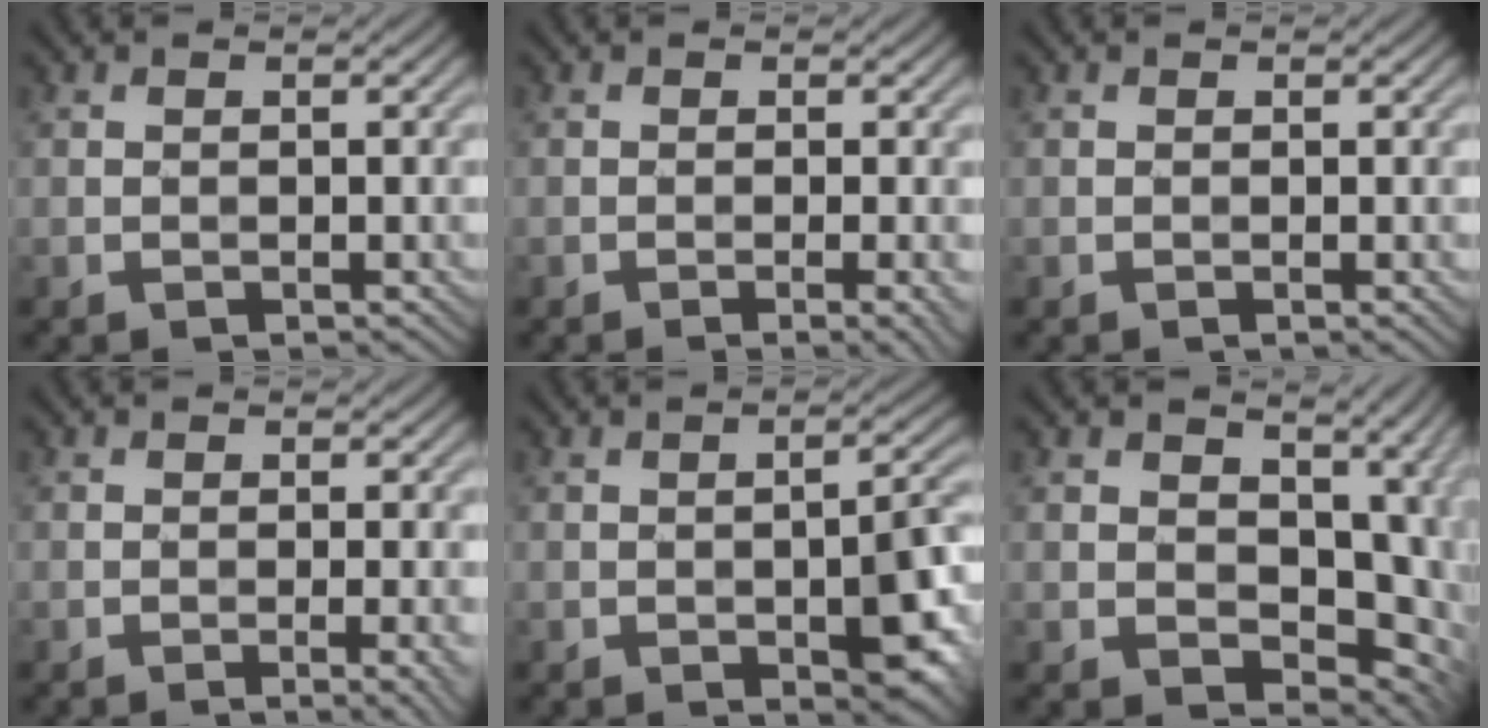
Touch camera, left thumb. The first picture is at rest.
{"total": 1.8, "force": [-0.6, 0.2, 1.7], "torque": [-0.026, 0.000, -0.013]}
{"total": 0.0}
{"total": 2.9, "force": [-0.8, 0.5, 2.7], "torque": [-0.036, 0.004, -0.018]}
{"total": 7.1, "force": [-2.4, 2.8, 6.0], "torque": [-0.081, -0.005, -0.032]}
{"total": 12.9, "force": [0.4, 8.5, 9.7], "torque": [-0.137, -0.029, 0.024]}